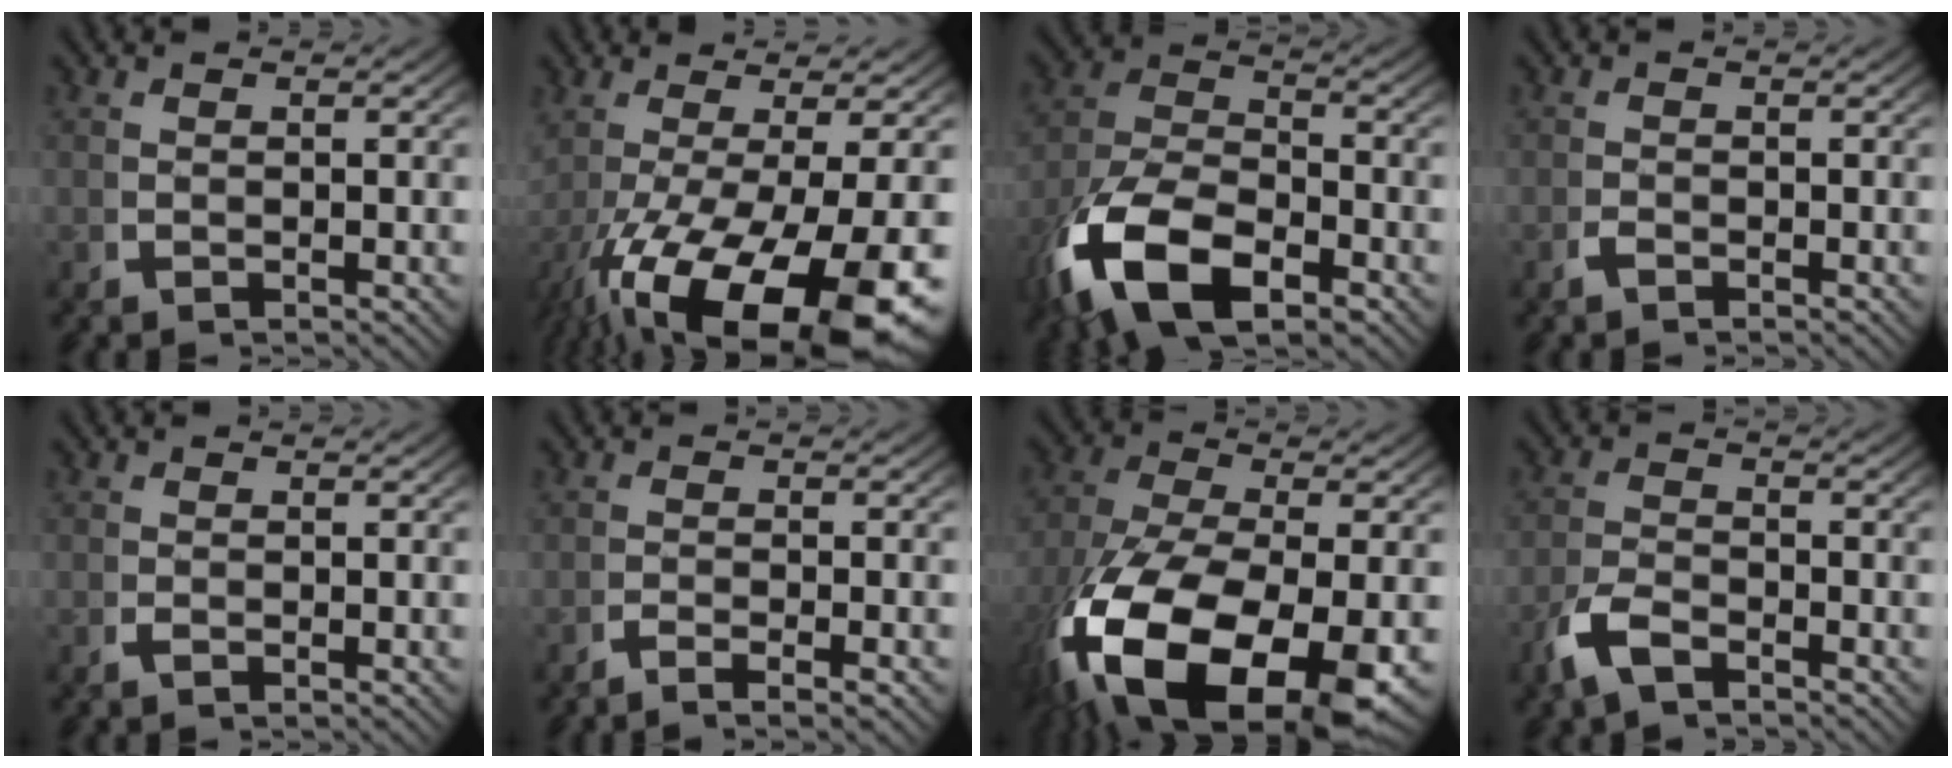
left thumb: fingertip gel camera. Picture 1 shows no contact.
{"total": 13.8, "force": [-4.4, 6.4, 11.4], "torque": [-0.222, -0.052, -0.027]}
{"total": 11.8, "force": [-3.6, 7.3, 8.5], "torque": [-0.191, -0.040, -0.045]}
{"total": 0.8, "force": [-0.7, 0.4, 0.3], "torque": [-0.008, -0.005, -0.015]}
{"total": 0.5, "force": [-0.3, 0.3, 0.3], "torque": [-0.009, -0.004, -0.004]}
{"total": 1.7, "force": [-1.2, -0.1, 1.2], "torque": [-0.023, 0.000, -0.027]}
{"total": 16.5, "force": [-4.0, 9.4, 12.9], "torque": [-0.295, -0.072, -0.026]}
{"total": 3.2, "force": [-2.1, 1.6, 1.7], "torque": [-0.040, -0.005, -0.043]}